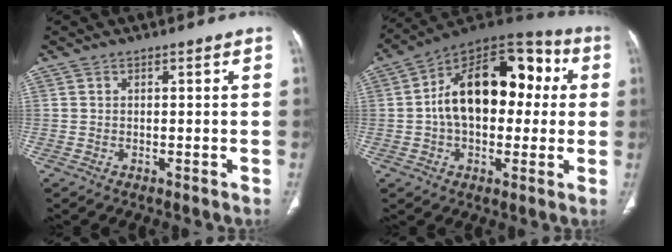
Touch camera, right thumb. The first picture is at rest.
{"total": 21.6, "force": [2.1, 13.1, 17.0], "torque": [-0.232, 0.044, 0.023]}